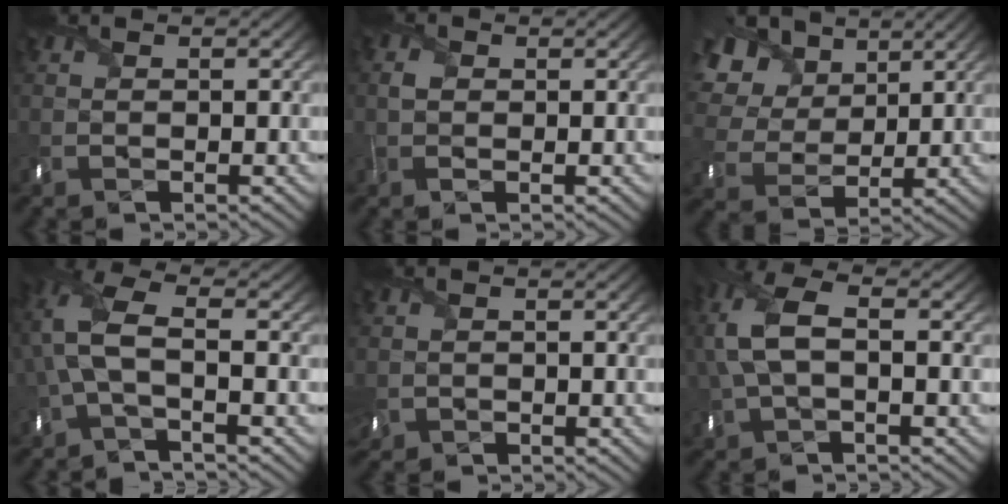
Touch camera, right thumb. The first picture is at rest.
{"total": 1.5, "force": [0.1, 1.2, 0.9], "torque": [-0.021, 0.001, -0.003]}
{"total": 11.9, "force": [5.5, 8.2, 6.7], "torque": [-0.203, 0.039, 0.090]}
{"total": 6.9, "force": [-0.6, 2.8, 6.3], "torque": [-0.154, 0.018, -0.028]}
{"total": 1.3, "force": [-0.1, 1.1, 0.6], "torque": [-0.025, -0.004, -0.007]}
{"total": 8.8, "force": [0.9, 4.6, 7.4], "torque": [-0.204, 0.013, 0.011]}